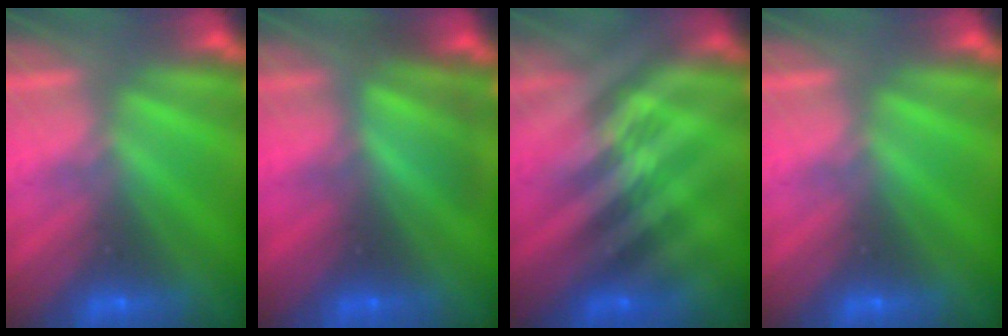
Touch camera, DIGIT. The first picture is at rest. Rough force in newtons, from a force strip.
{"total": 3.0}
{"total": 2.4}
{"total": 0.0}